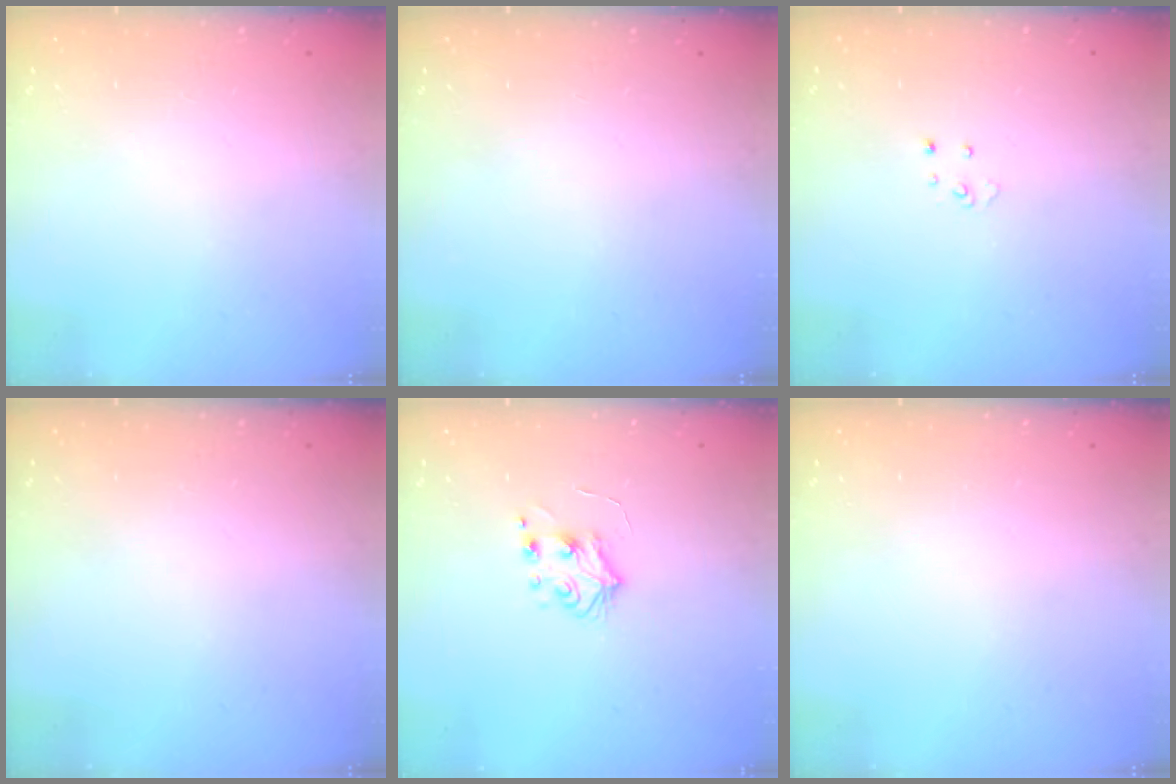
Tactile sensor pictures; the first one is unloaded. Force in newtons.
{"total": 0.0}
{"total": 3.2, "press": 3.2, "slide": 0.3}
{"total": 0.0}
{"total": 5.3, "press": 5.2, "slide": 1.0}
{"total": 0.0}